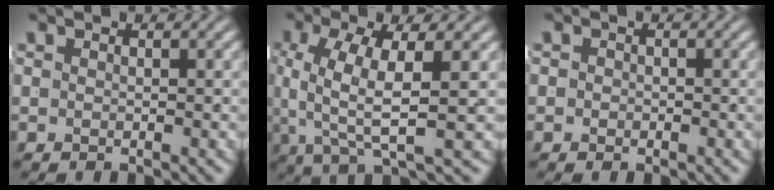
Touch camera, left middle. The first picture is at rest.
{"total": 6.2, "force": [0.3, 2.0, 5.9], "torque": [-0.106, -0.009, 0.012]}
{"total": 0.9, "force": [-0.5, 0.7, 0.1], "torque": [-0.004, -0.006, -0.007]}